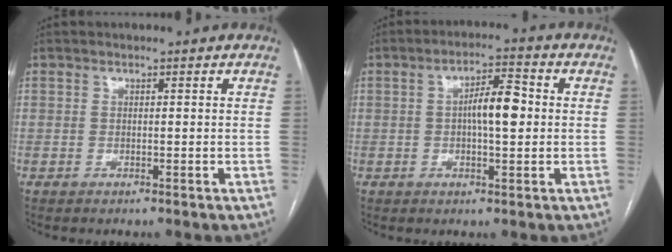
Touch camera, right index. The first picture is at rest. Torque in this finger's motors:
{"motor_torque": [0.61, 0.06, 0.32, 0.09]}